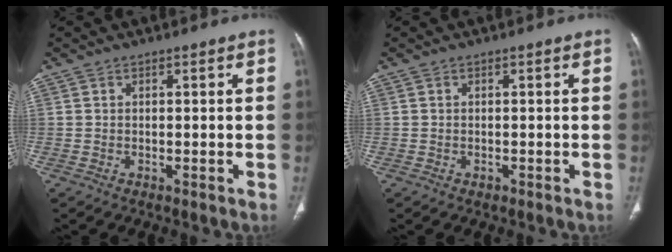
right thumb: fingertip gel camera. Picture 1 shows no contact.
{"total": 0.6, "force": [-0.2, 0.5, 0.3], "torque": [-0.005, 0.000, -0.002]}